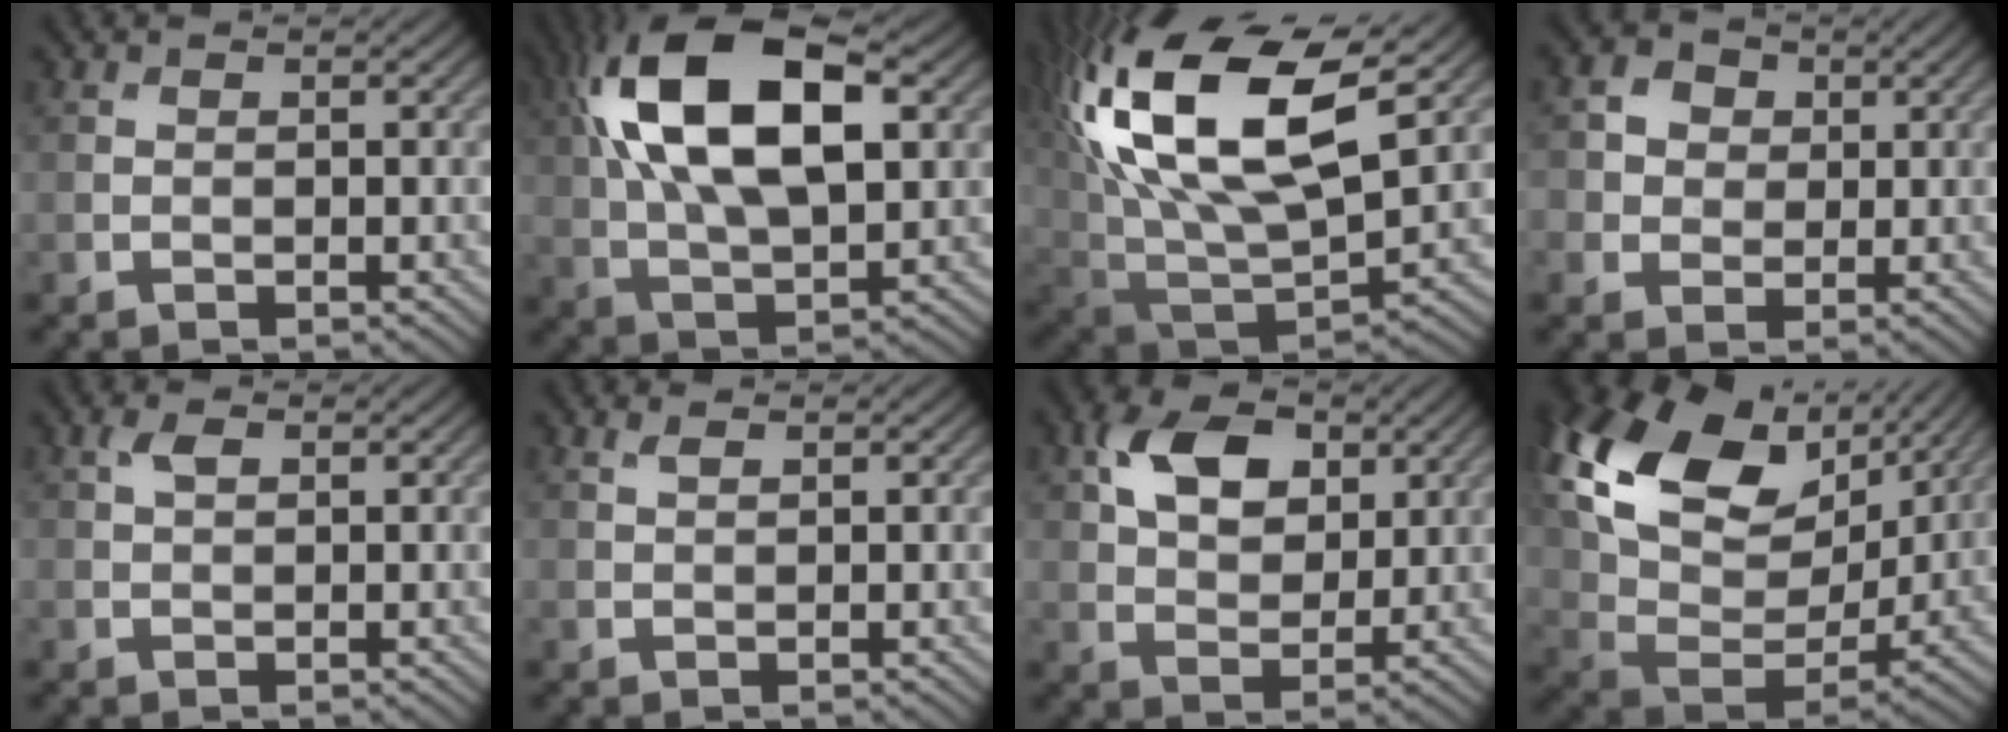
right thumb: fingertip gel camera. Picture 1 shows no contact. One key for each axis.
{"total": 17.0, "fx": 4.8, "fy": 8.3, "fz": 14.0, "tx": -0.269, "ty": 0.029, "tz": 0.075}
{"total": 20.7, "fx": 8.2, "fy": 9.9, "fz": 16.3, "tx": -0.349, "ty": 0.034, "tz": 0.141}
{"total": 3.8, "fx": 0.6, "fy": 3.5, "fz": 1.4, "tx": -0.047, "ty": 0.006, "tz": 0.003}
{"total": 1.7, "fx": 0.8, "fy": 0.8, "fz": 1.2, "tx": -0.028, "ty": 0.004, "tz": 0.015}
{"total": 1.0, "fx": 0.7, "fy": 0.3, "fz": 0.7, "tx": -0.020, "ty": 0.002, "tz": 0.015}
{"total": 8.3, "fx": 3.2, "fy": 5.3, "fz": 5.6, "tx": -0.115, "ty": 0.005, "tz": 0.053}
{"total": 17.7, "fx": 8.3, "fy": 10.6, "fz": 11.4, "tx": -0.273, "ty": 0.018, "tz": 0.163}